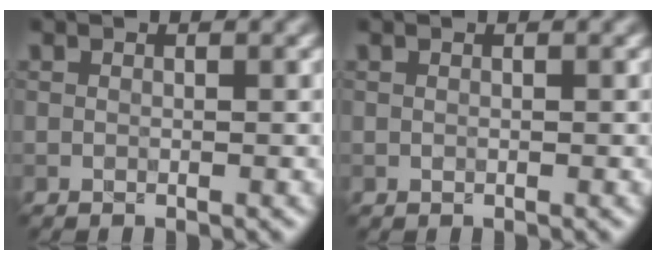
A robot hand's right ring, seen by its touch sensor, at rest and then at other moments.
{"total": 0.0}